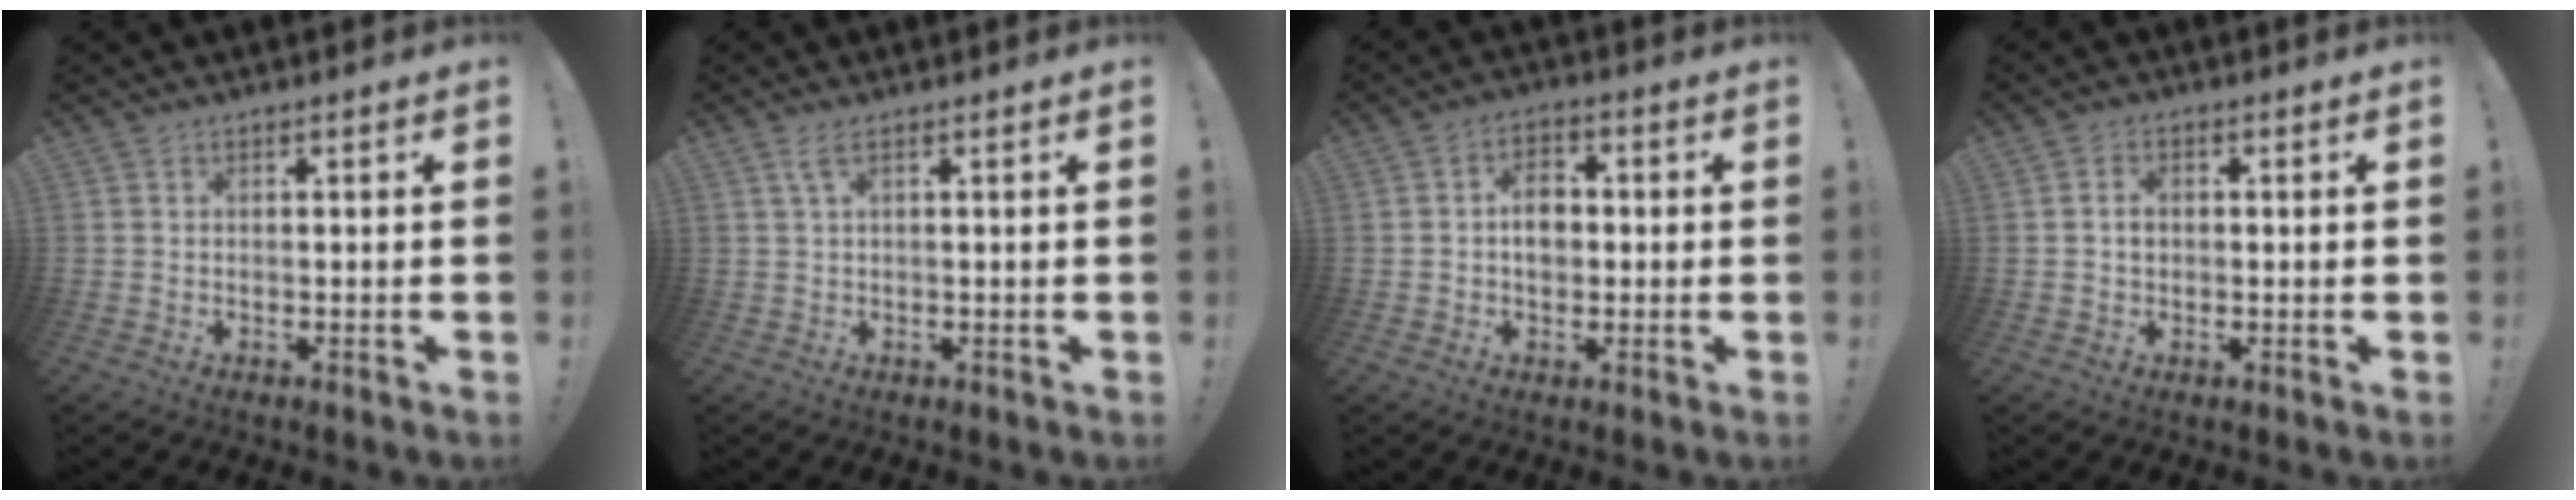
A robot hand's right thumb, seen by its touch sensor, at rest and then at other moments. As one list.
[{"total": 2.4, "force": [1.0, 0.4, 2.2], "torque": [-0.039, -0.001, 0.017]}, {"total": 6.8, "force": [0.1, 5.1, 4.5], "torque": [-0.070, 0.003, -0.002]}, {"total": 2.6, "force": [0.1, 2.1, 1.6], "torque": [-0.023, 0.004, -0.001]}]